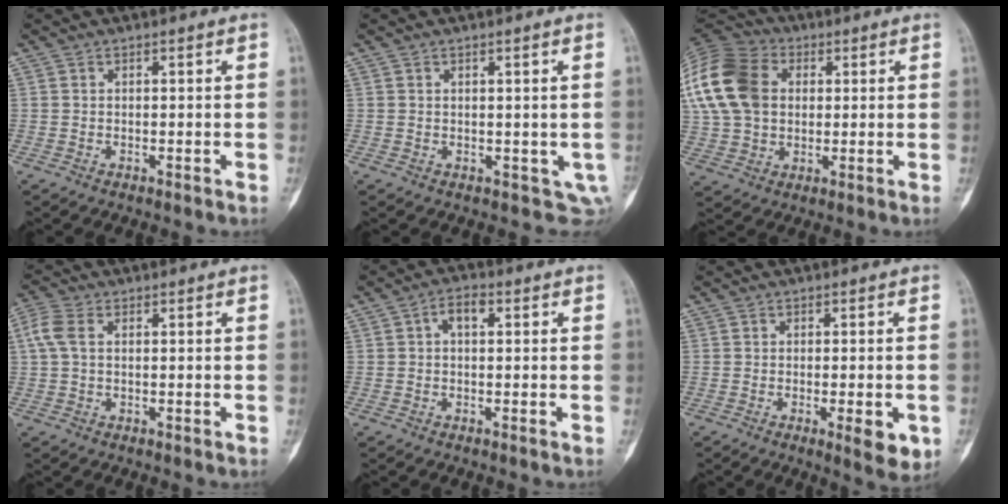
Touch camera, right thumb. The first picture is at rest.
{"total": 3.5, "force": [0.3, 2.4, 2.5], "torque": [-0.017, -0.009, 0.015]}
{"total": 22.1, "force": [4.5, 16.4, 14.1], "torque": [-0.312, 0.033, 0.084]}
{"total": 4.7, "force": [0.9, 2.9, 3.6], "torque": [-0.103, 0.016, 0.013]}
{"total": 3.5, "force": [0.5, 1.7, 2.9], "torque": [-0.046, 0.009, 0.001]}
{"total": 6.2, "force": [-1.9, 1.8, 5.6], "torque": [-0.069, -0.010, -0.019]}